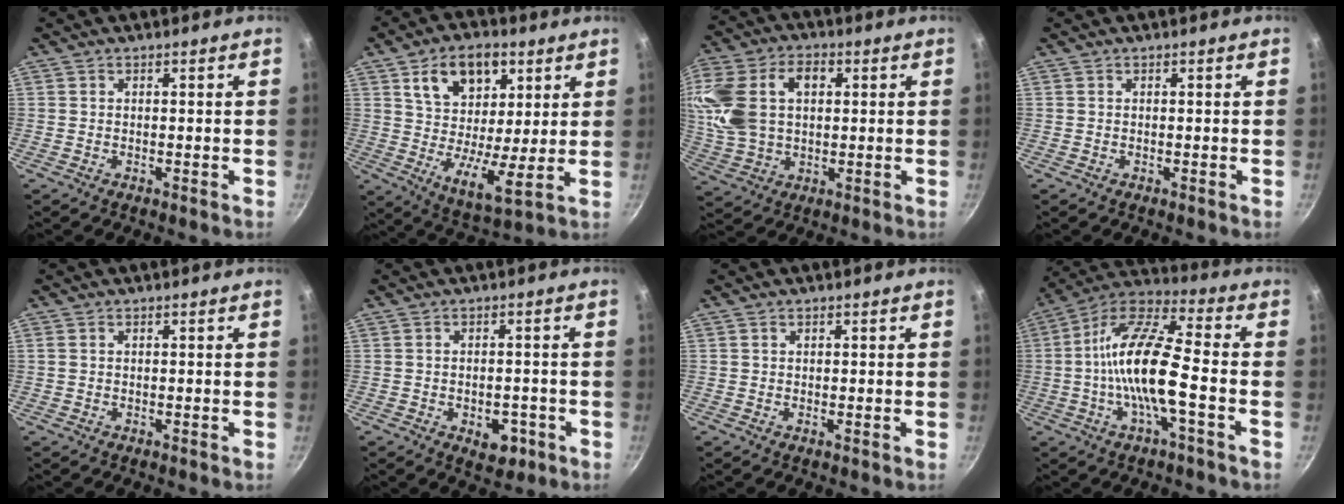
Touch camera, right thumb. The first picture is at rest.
{"total": 16.0, "force": [6.8, 9.1, 11.3], "torque": [-0.157, -0.032, 0.114]}
{"total": 16.5, "force": [3.3, 11.2, 11.6], "torque": [-0.226, 0.016, 0.062]}
{"total": 0.0}
{"total": 0.7, "force": [0.2, 0.6, 0.3], "torque": [-0.006, 0.003, 0.002]}
{"total": 5.5, "force": [-2.1, 3.5, 3.7], "torque": [-0.031, 0.008, -0.022]}
{"total": 0.8, "force": [0.4, 0.4, 0.5], "torque": [-0.006, 0.002, 0.005]}
{"total": 15.8, "force": [-2.6, 4.3, 14.9], "torque": [-0.282, 0.036, -0.066]}